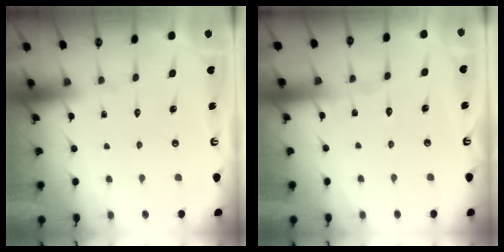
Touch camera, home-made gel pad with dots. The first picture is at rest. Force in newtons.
{"total": 2.6, "press": 2.6, "slide": 0.3}